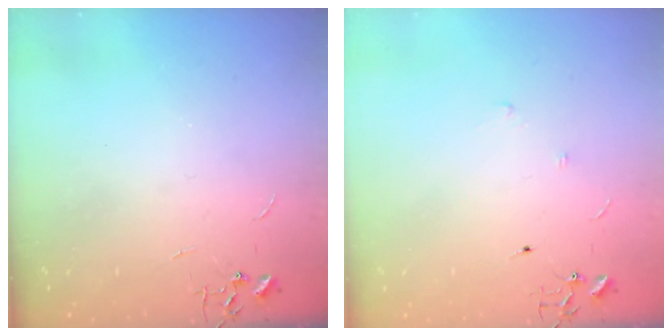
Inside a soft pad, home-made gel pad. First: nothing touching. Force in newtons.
{"total": 5.7, "press": 5.7, "slide": 0.5}